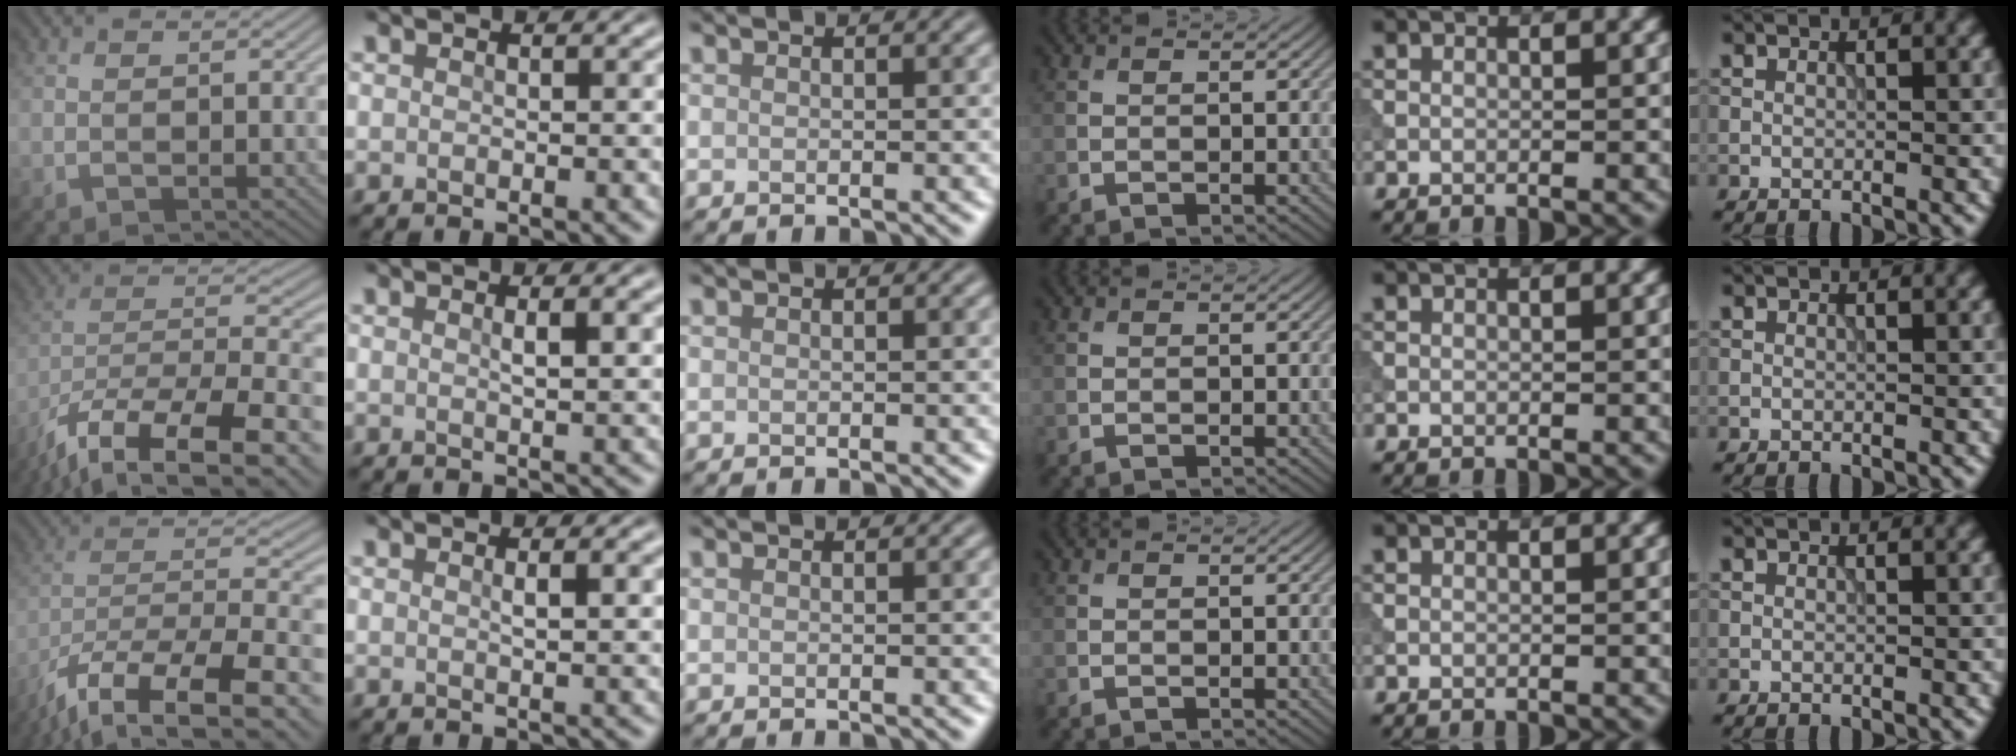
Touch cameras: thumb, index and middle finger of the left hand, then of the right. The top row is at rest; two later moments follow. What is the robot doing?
{"motion": "extract", "object": "tissue"}